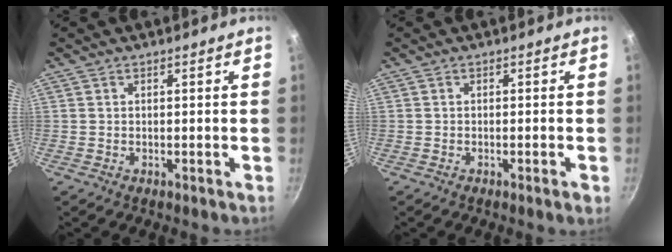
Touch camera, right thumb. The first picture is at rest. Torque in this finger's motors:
{"motor_torque": [-0.14, 0.05, -0.27, 0.00, -0.03]}